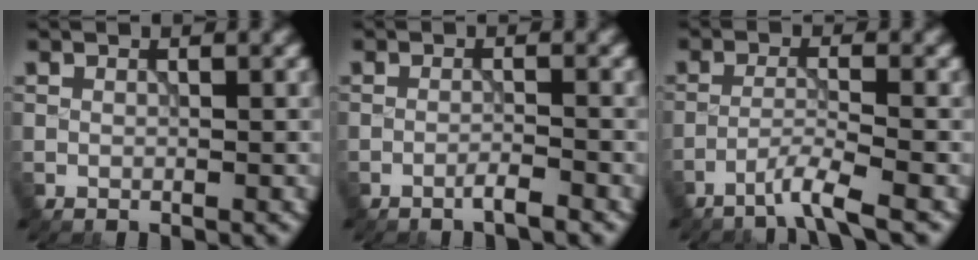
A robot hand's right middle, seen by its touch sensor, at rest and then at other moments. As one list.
[{"total": 1.5, "force": [-1.1, 0.1, 1.1], "torque": [-0.011, 0.005, -0.027]}, {"total": 3.1, "force": [-2.2, 0.0, 2.2], "torque": [-0.036, 0.003, -0.056]}]